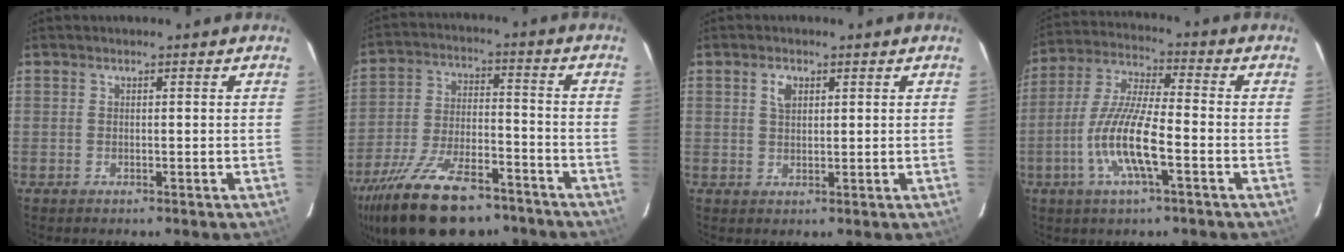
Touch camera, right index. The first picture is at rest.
{"total": 21.9, "force": [-15.9, 8.9, 12.2], "torque": [-0.246, -0.027, -0.251]}
{"total": 2.6, "force": [1.1, 1.7, 1.7], "torque": [-0.030, 0.007, 0.021]}
{"total": 12.5, "force": [-4.3, 2.3, 11.5], "torque": [-0.239, -0.006, -0.085]}